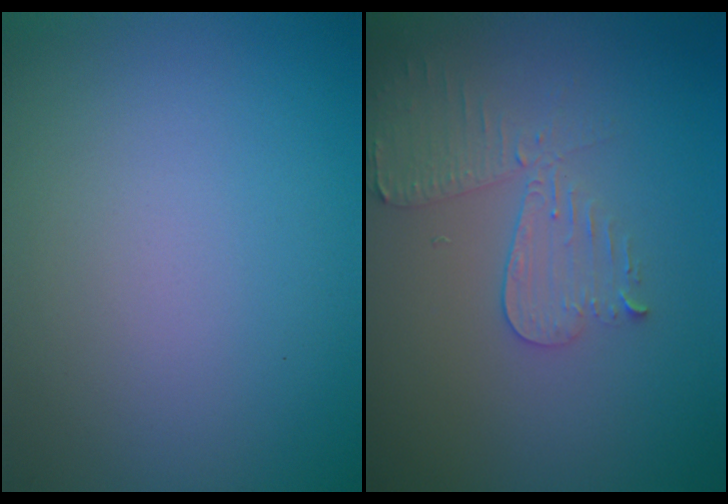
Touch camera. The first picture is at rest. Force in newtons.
{"total": 3.7, "press": 3.3, "slide": 1.6}